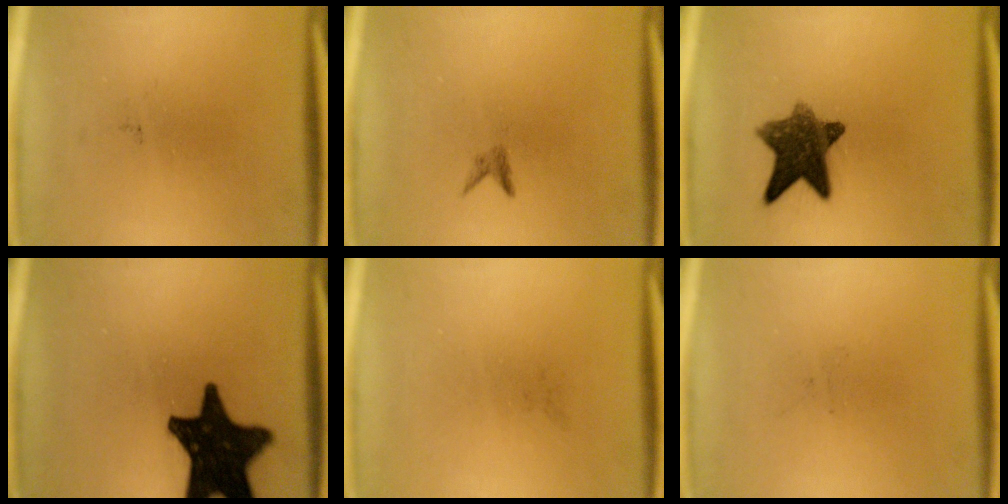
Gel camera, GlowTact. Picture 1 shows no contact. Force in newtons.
{"total": 0.8}
{"total": 9.6}
{"total": 18.2}
{"total": 0.0}
{"total": 0.0}